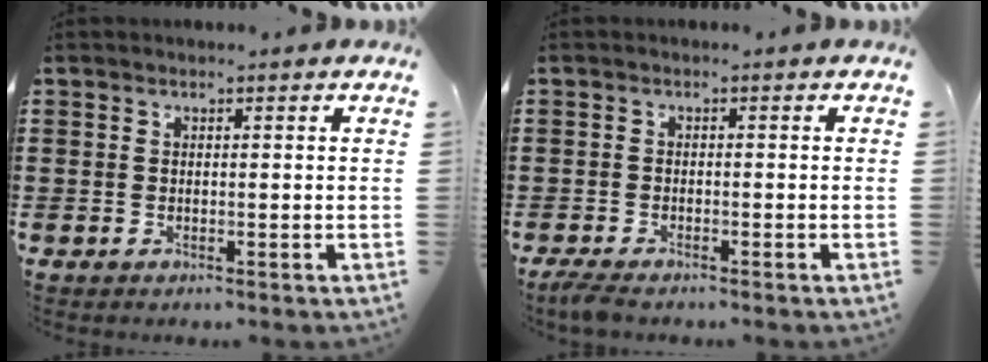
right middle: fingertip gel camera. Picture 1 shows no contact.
{"total": 1.9, "force": [-1.6, 0.3, 0.9], "torque": [-0.030, -0.005, -0.035]}